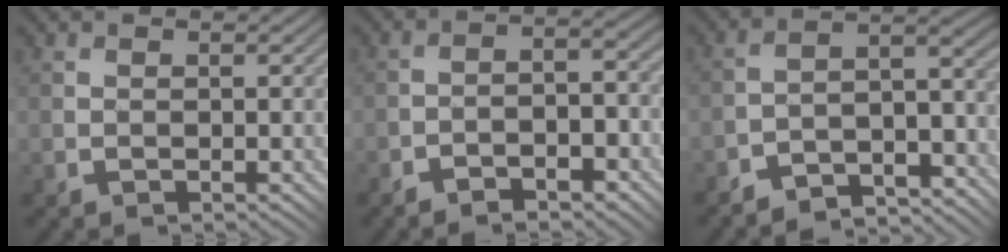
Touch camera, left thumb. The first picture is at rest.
{"total": 5.2, "force": [-3.3, 1.8, 3.6], "torque": [-0.054, 0.006, -0.056]}
{"total": 7.6, "force": [-6.6, 2.0, 3.2], "torque": [-0.036, 0.000, -0.120]}